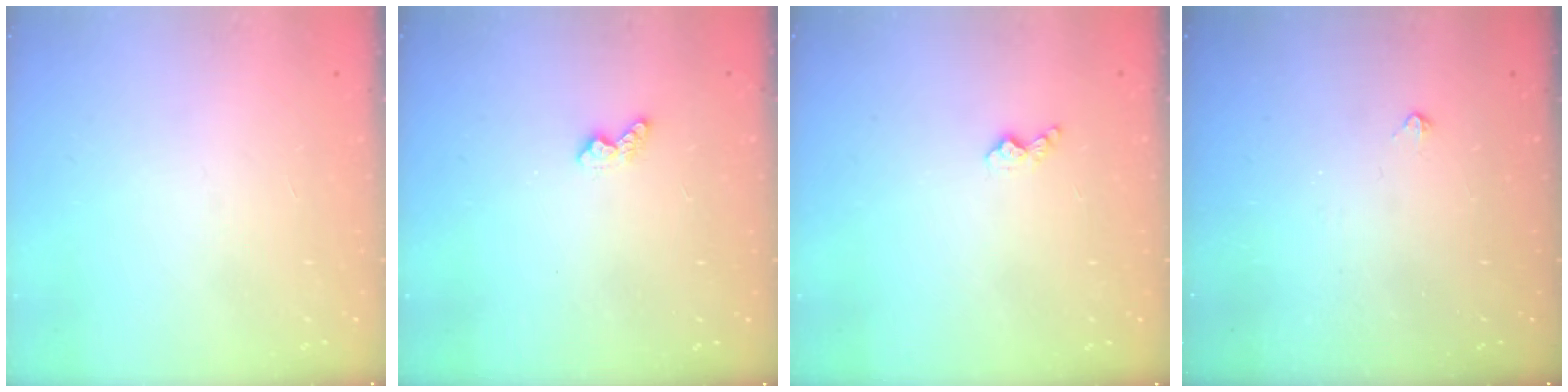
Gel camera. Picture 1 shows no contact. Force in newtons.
{"total": 3.6, "press": 3.5, "slide": 0.6}
{"total": 4.4, "press": 4.4, "slide": 0.6}
{"total": 2.5, "press": 2.4, "slide": 0.4}